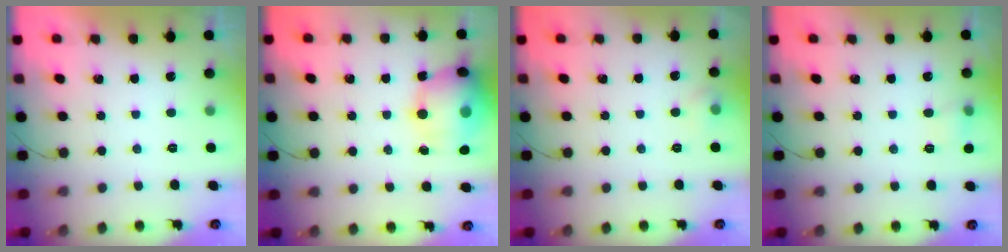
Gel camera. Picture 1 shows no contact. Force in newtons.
{"total": 19.0, "press": 16.9, "slide": 8.7}
{"total": 4.6, "press": 4.3, "slide": 1.7}
{"total": 5.3, "press": 5.1, "slide": 1.4}